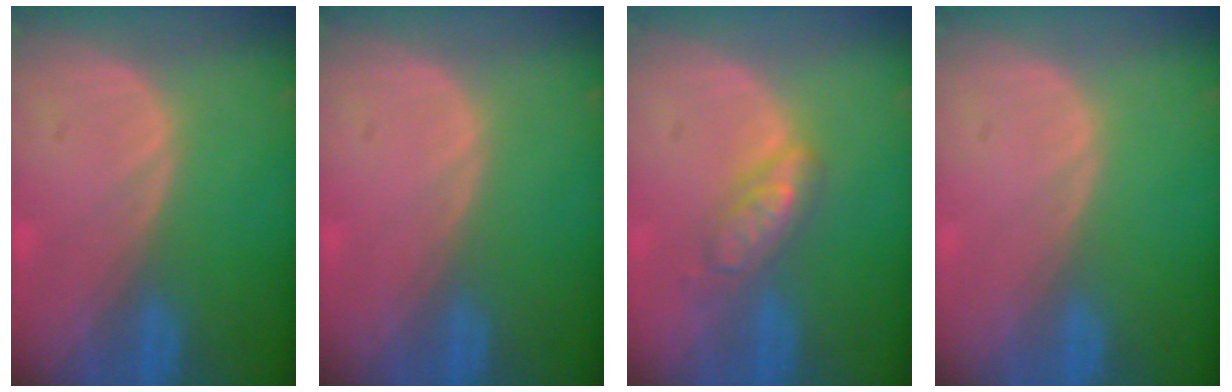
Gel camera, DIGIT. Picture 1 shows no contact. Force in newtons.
{"total": 0.0}
{"total": 4.6, "press": 4.5, "slide": 0.3}
{"total": 0.0}